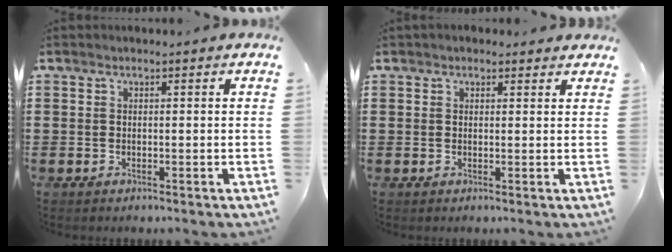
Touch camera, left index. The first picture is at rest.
{"total": 1.1, "force": [0.9, 0.5, 0.3], "torque": [-0.007, 0.006, 0.017]}